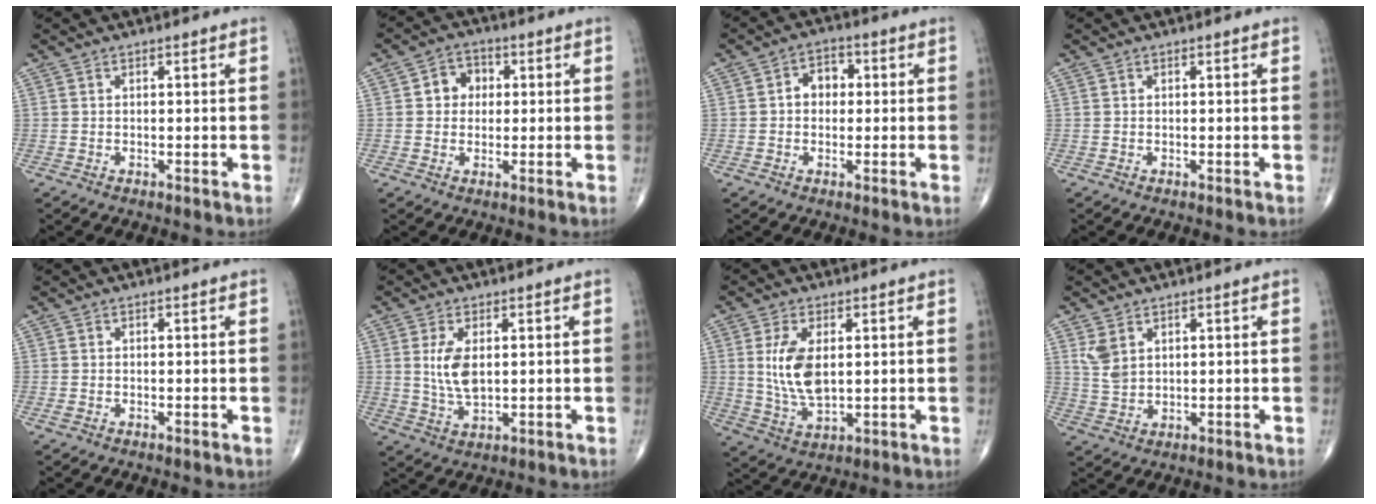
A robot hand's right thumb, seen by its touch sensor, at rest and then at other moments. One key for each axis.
{"total": 5.3, "fx": 0.8, "fy": 4.6, "fz": 2.6, "tx": -0.010, "ty": 0.010, "tz": 0.004}
{"total": 4.9, "fx": 0.3, "fy": 3.8, "fz": 3.1, "tx": -0.026, "ty": 0.016, "tz": -0.004}
{"total": 0.0}
{"total": 0.7, "fx": -0.3, "fy": 0.4, "fz": 0.5, "tx": -0.015, "ty": 0.001, "tz": -0.006}
{"total": 6.3, "fx": 1.2, "fy": 3.1, "fz": 5.4, "tx": -0.106, "ty": -0.010, "tz": 0.028}
{"total": 9.3, "fx": 1.6, "fy": 4.7, "fz": 7.8, "tx": -0.153, "ty": -0.015, "tz": 0.040}
{"total": 4.3, "fx": 2.1, "fy": 2.7, "fz": 2.6, "tx": -0.049, "ty": -0.007, "tz": 0.052}